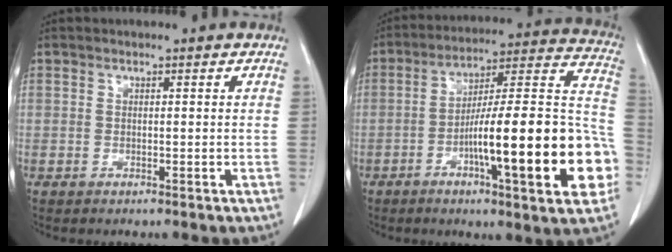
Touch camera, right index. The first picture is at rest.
{"total": 24.0, "force": [-7.1, 2.6, 22.8], "torque": [-0.274, 0.016, -0.103]}